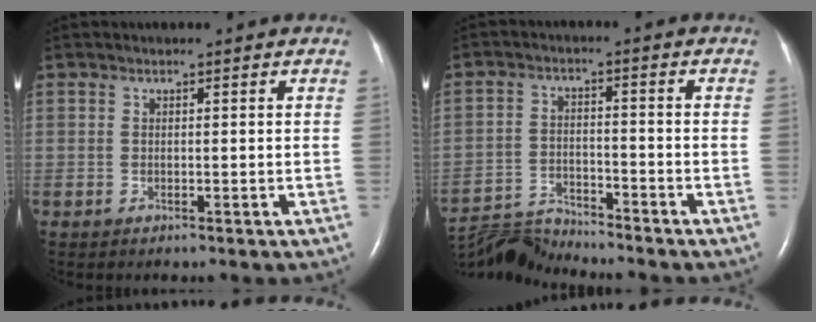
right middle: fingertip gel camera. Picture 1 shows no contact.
{"total": 7.3, "force": [-7.2, -0.9, -1.0], "torque": [0.007, 0.000, -0.133]}